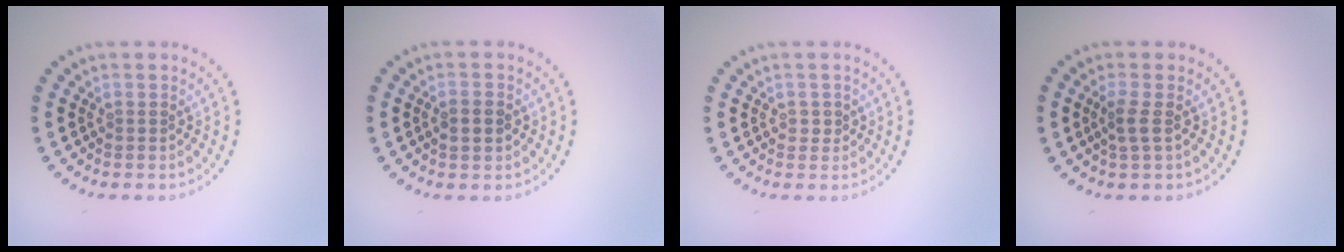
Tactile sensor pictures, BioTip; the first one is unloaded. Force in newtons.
{"total": 1.9, "press": 1.9, "slide": 0.2}
{"total": 0.8, "press": 0.8, "slide": 0.2}
{"total": 1.5, "press": 1.3, "slide": 0.9}